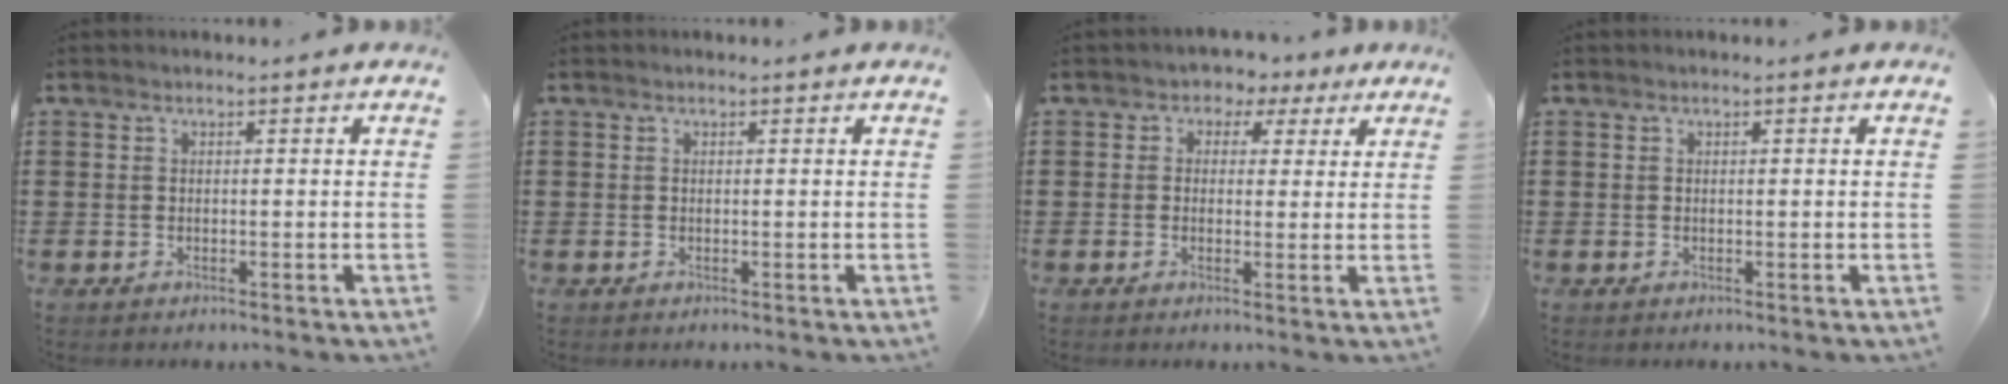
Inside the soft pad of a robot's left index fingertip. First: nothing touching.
{"total": 0.0}
{"total": 2.3, "force": [0.7, 2.2, 0.3], "torque": [-0.013, 0.005, 0.007]}
{"total": 0.0}